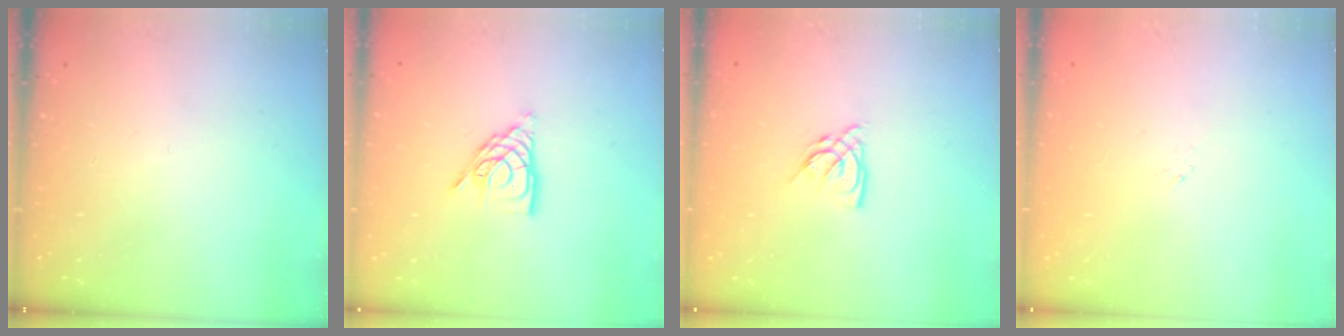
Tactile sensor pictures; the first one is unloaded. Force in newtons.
{"total": 9.0, "press": 8.9, "slide": 1.3}
{"total": 5.4, "press": 5.4, "slide": 0.1}
{"total": 0.9, "press": 0.8, "slide": 0.4}